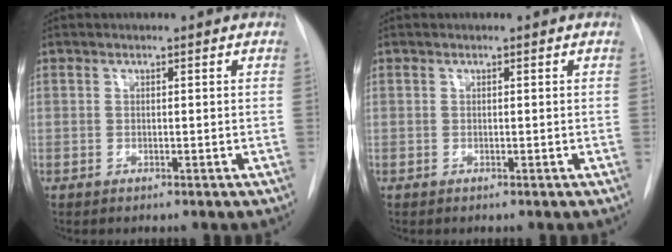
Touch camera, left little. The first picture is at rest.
{"total": 0.0}